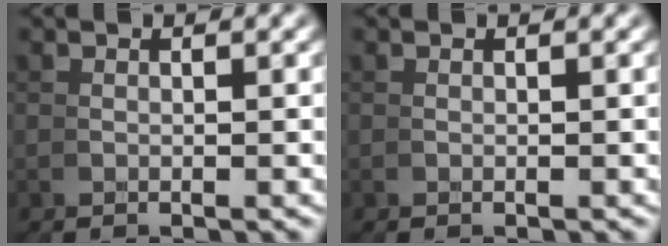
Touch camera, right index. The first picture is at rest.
{"total": 0.0}